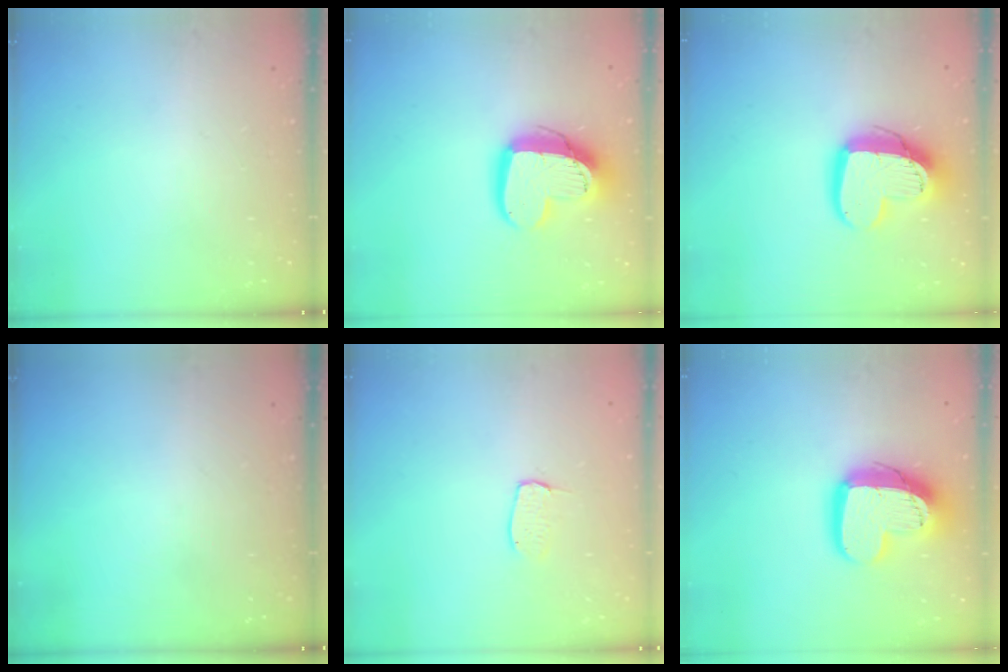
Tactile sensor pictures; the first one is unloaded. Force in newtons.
{"total": 15.8, "press": 15.8, "slide": 1.3}
{"total": 15.8, "press": 15.8, "slide": 1.3}
{"total": 0.0}
{"total": 3.9, "press": 3.9, "slide": 0.2}
{"total": 17.0, "press": 17.0, "slide": 1.7}